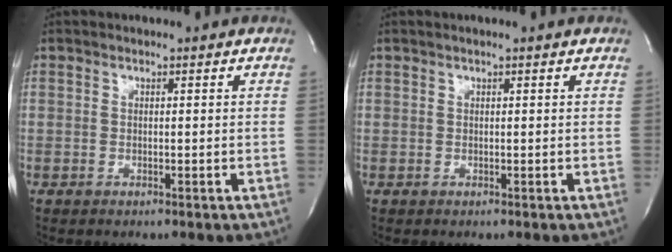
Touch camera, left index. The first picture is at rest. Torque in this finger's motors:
{"motor_torque": [0.16, -0.13, 0.10, -0.01]}